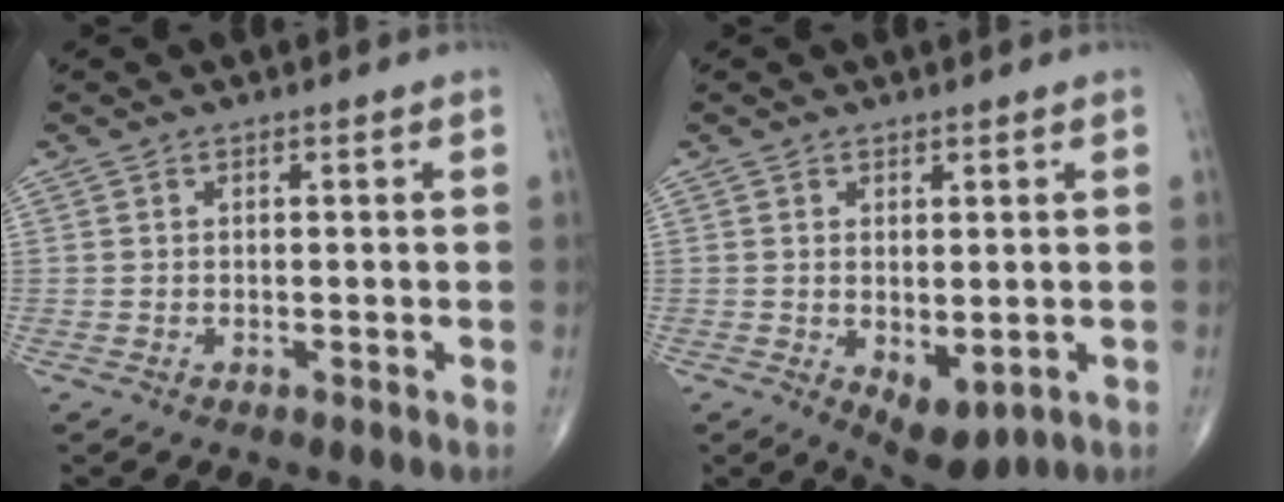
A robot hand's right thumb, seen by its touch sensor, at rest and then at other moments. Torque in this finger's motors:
{"motor_torque": [-0.40, 0.15, -0.32, -0.19, 0.10]}